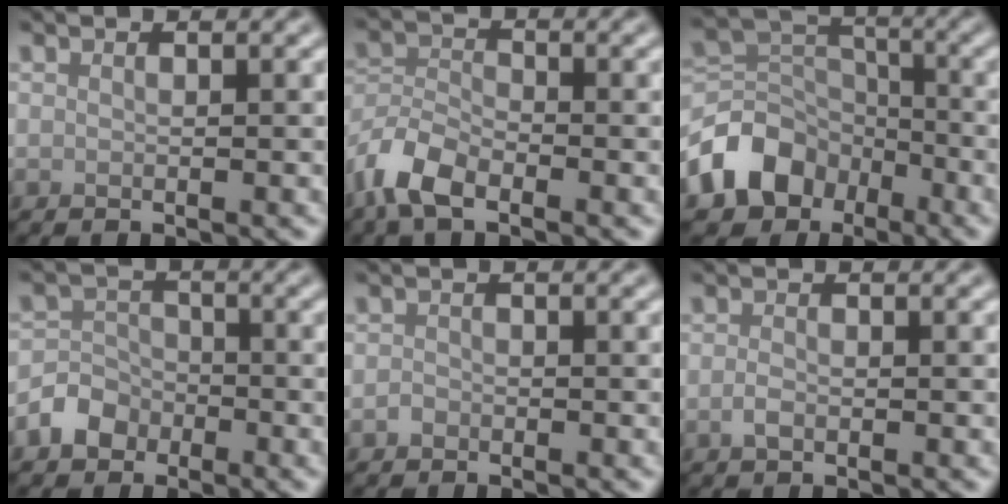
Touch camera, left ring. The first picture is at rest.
{"total": 5.0, "force": [-3.5, 2.3, 2.8], "torque": [-0.059, -0.002, -0.080]}
{"total": 7.4, "force": [-4.2, 5.4, 2.8], "torque": [-0.048, -0.001, -0.088]}
{"total": 3.1, "force": [-1.8, 2.4, 0.7], "torque": [-0.013, 0.006, -0.041]}
{"total": 0.8, "force": [-0.5, 0.6, 0.1], "torque": [0.001, 0.002, -0.012]}
{"total": 1.1, "force": [-0.5, 0.6, 0.7], "torque": [-0.017, 0.001, -0.012]}